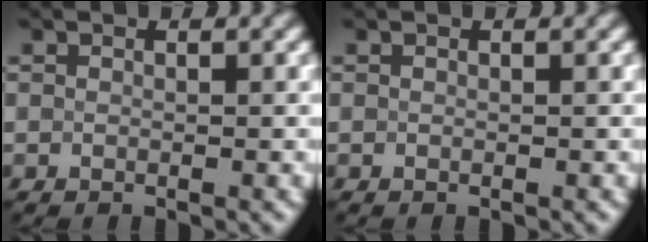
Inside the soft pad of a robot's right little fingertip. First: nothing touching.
{"total": 0.0}